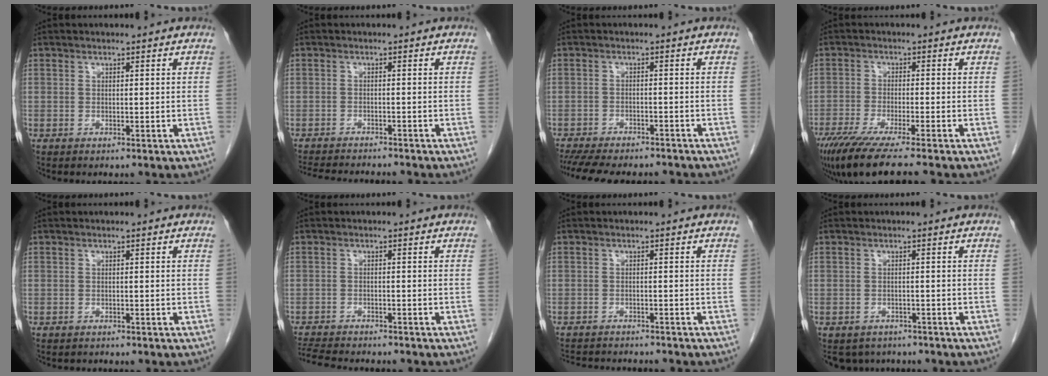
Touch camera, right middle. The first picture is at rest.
{"total": 9.4, "force": [-8.8, 1.0, 3.3], "torque": [-0.047, -0.008, -0.125]}
{"total": 13.8, "force": [-12.2, 3.3, 5.6], "torque": [-0.110, -0.010, -0.165]}
{"total": 10.6, "force": [-8.4, -0.2, 6.5], "torque": [-0.096, -0.030, -0.136]}
{"total": 0.7, "force": [-0.6, 0.2, -0.1], "torque": [-0.006, -0.002, -0.012]}
{"total": 8.9, "force": [-8.2, 1.3, 3.3], "torque": [-0.054, -0.010, -0.127]}
{"total": 8.6, "force": [-8.1, 1.6, 2.4], "torque": [-0.038, 0.000, -0.110]}
{"total": 4.8, "force": [-4.2, 2.3, 0.3], "torque": [0.007, 0.001, -0.055]}